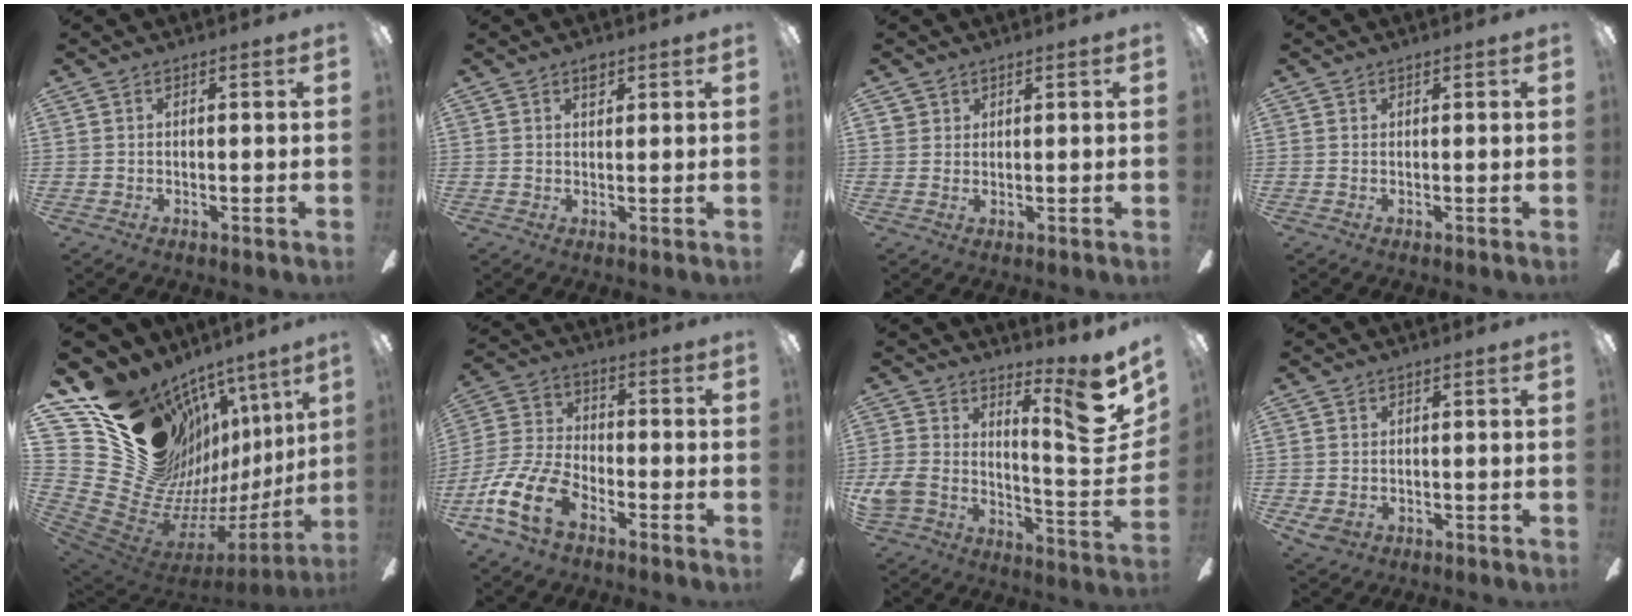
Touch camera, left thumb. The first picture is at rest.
{"total": 2.2, "force": [1.5, 1.1, 1.1], "torque": [-0.008, -0.004, 0.024]}
{"total": 1.5, "force": [1.2, 0.8, 0.2], "torque": [-0.005, 0.000, 0.024]}
{"total": 0.0}
{"total": 22.7, "force": [11.2, 15.8, 11.8], "torque": [-0.180, -0.143, 0.279]}
{"total": 14.7, "force": [-7.7, 8.1, 9.5], "torque": [-0.208, 0.034, -0.141]}
{"total": 16.7, "force": [8.5, 7.3, 12.4], "torque": [-0.158, -0.066, 0.139]}
{"total": 2.3, "force": [-0.2, 2.0, 1.1], "torque": [-0.019, -0.002, -0.005]}